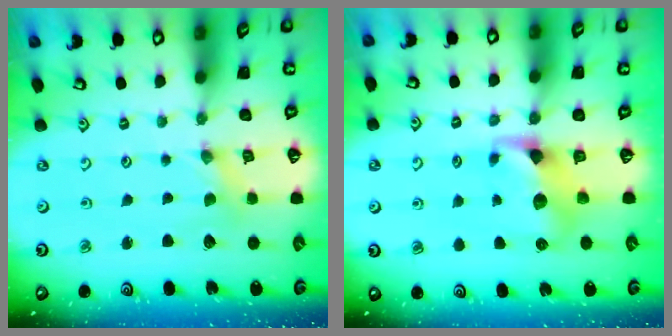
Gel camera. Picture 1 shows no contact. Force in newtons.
{"total": 8.6, "press": 8.5, "slide": 1.2}